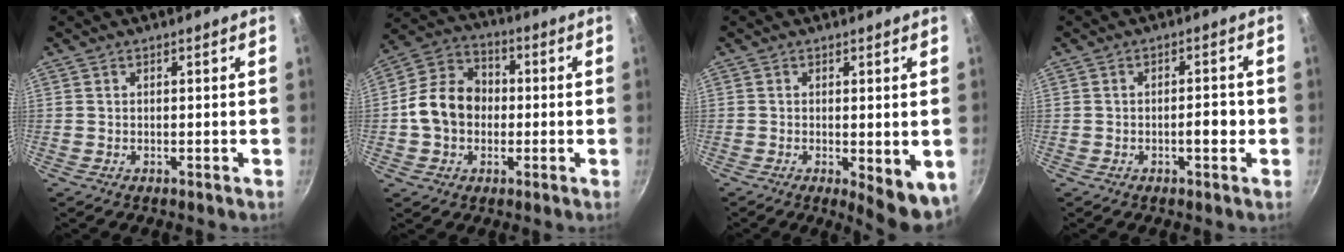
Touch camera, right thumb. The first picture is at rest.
{"total": 12.1, "force": [-0.9, 9.7, 7.1], "torque": [-0.094, 0.028, -0.032]}
{"total": 7.5, "force": [-1.4, 2.6, 6.9], "torque": [-0.074, -0.006, -0.010]}
{"total": 3.6, "force": [-1.0, 1.5, 3.1], "torque": [-0.032, 0.016, -0.014]}